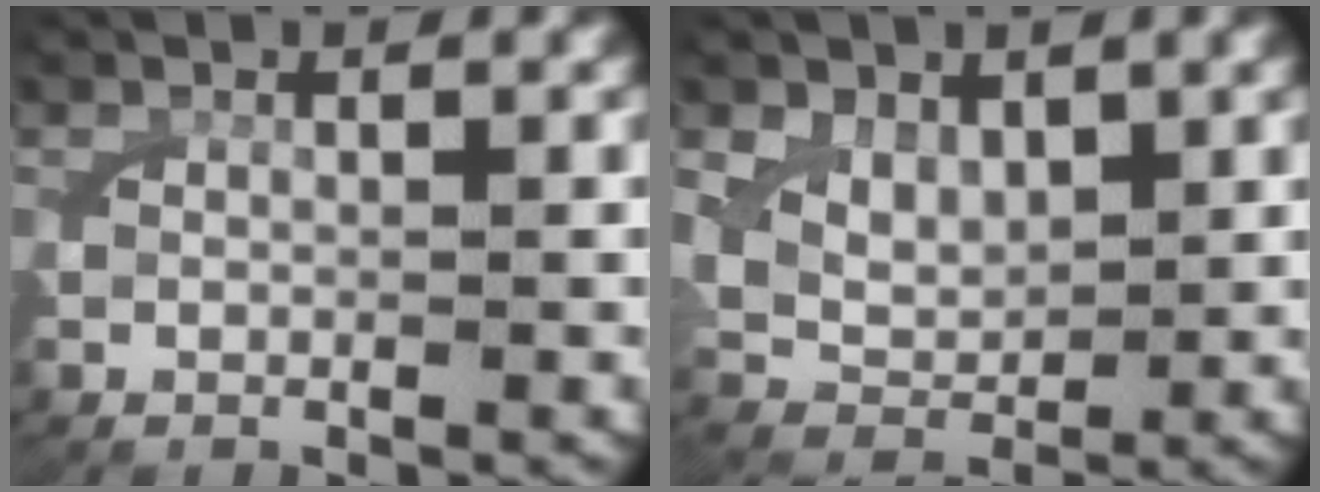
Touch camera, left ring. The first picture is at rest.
{"total": 4.4, "force": [1.5, 3.6, 2.1], "torque": [-0.066, -0.020, 0.034]}